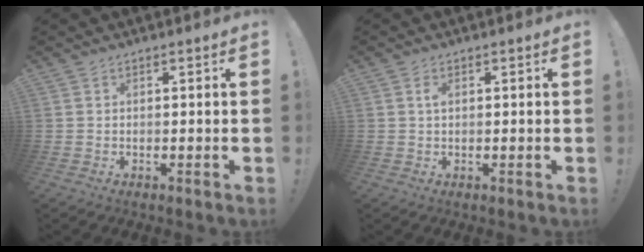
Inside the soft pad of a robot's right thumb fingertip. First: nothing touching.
{"total": 1.2, "force": [0.4, 0.6, 1.0], "torque": [-0.014, -0.001, 0.005]}